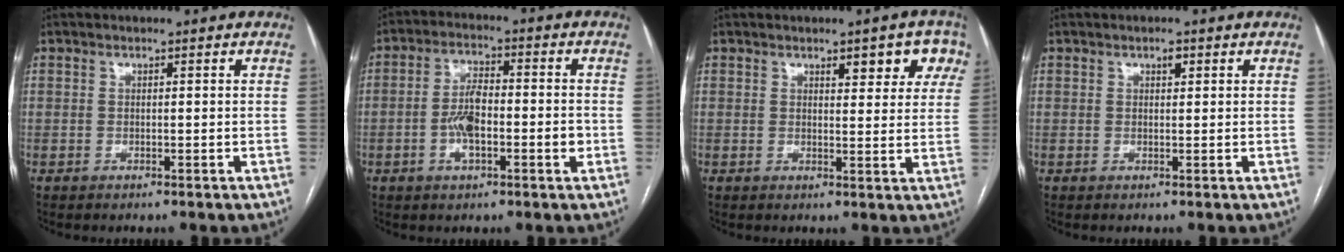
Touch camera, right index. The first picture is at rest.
{"total": 7.1, "force": [-1.4, 2.7, 6.4], "torque": [-0.125, 0.014, -0.025]}
{"total": 6.2, "force": [3.3, 2.2, 4.8], "torque": [-0.045, 0.008, 0.034]}
{"total": 1.2, "force": [0.6, 0.5, 0.8], "torque": [-0.014, 0.002, 0.008]}